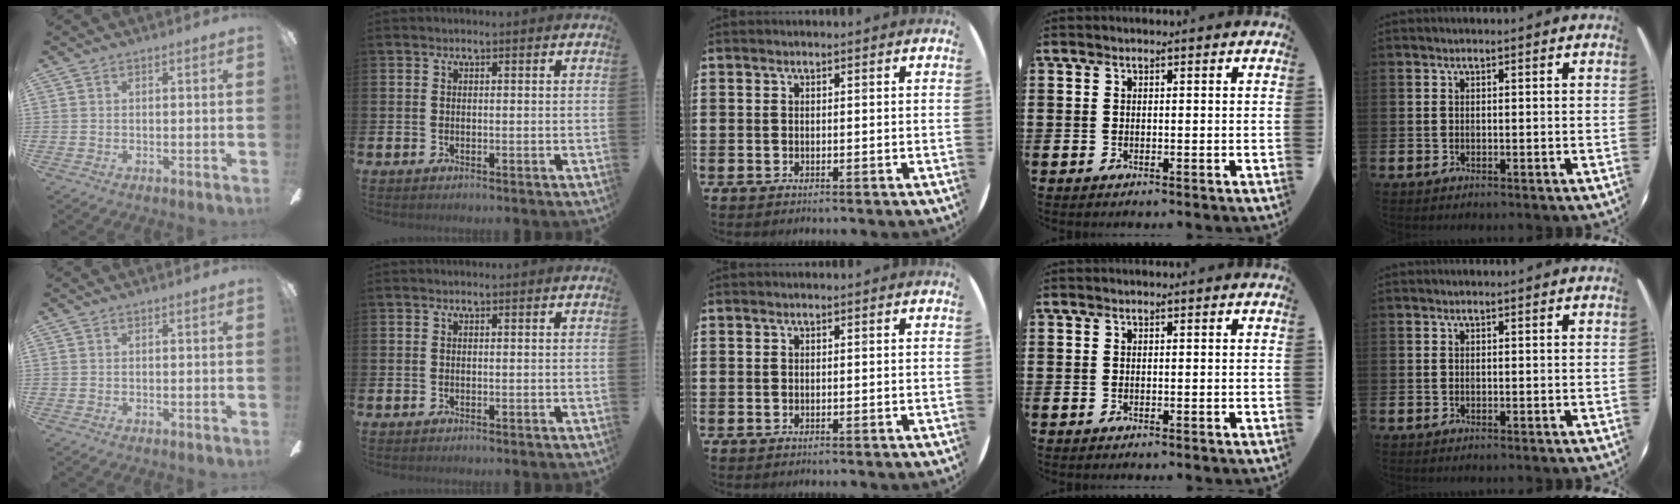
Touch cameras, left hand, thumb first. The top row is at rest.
{}